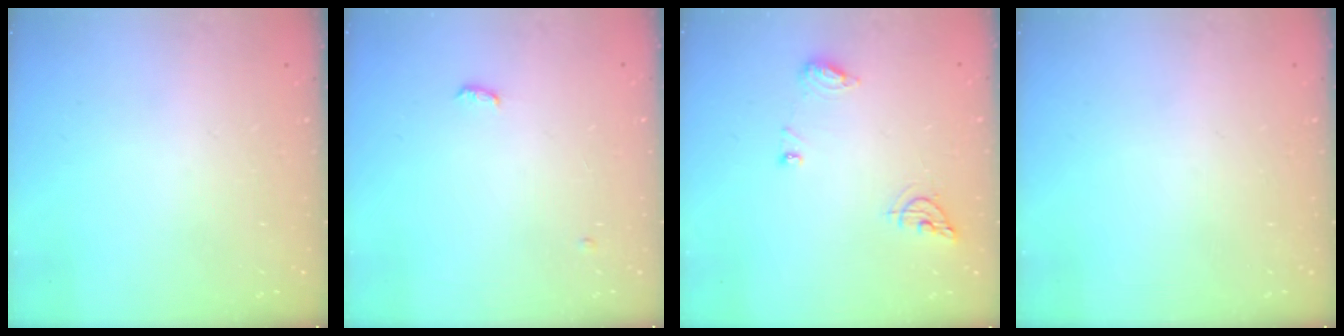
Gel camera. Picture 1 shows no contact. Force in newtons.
{"total": 7.6, "press": 4.2, "slide": 6.4}
{"total": 8.0, "press": 8.0, "slide": 0.9}
{"total": 0.0}